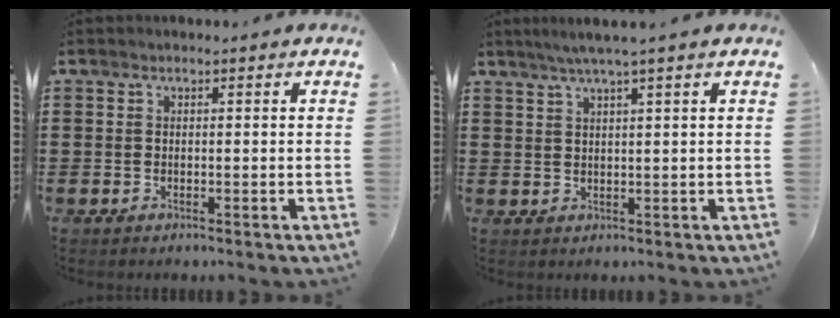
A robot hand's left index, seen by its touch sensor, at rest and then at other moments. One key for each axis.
{"total": 2.7, "fx": 1.9, "fy": -0.5, "fz": 1.9, "tx": -0.038, "ty": 0.000, "tz": 0.033}